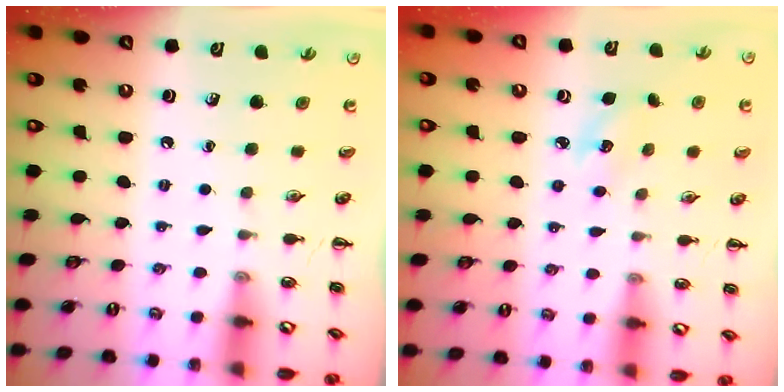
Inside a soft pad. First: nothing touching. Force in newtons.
{"total": 3.7, "press": 3.6, "slide": 1.0}